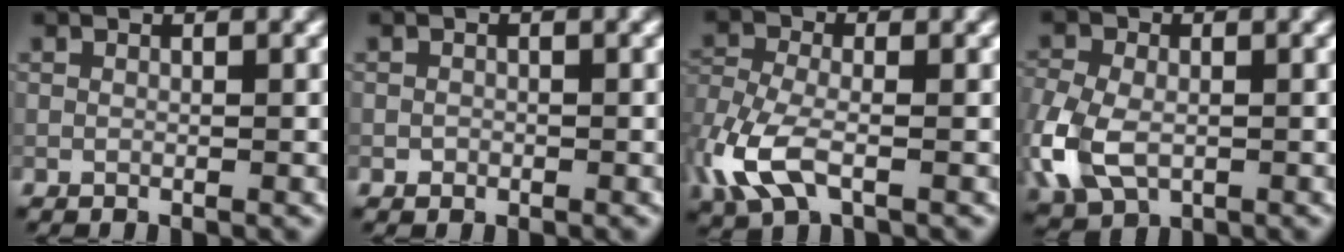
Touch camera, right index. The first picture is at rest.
{"total": 0.6, "force": [-0.2, 0.5, 0.1], "torque": [0.002, -0.004, -0.005]}
{"total": 5.6, "force": [-2.3, 3.0, 4.1], "torque": [-0.102, -0.004, -0.058]}
{"total": 7.4, "force": [-2.0, 4.9, 5.1], "torque": [-0.134, -0.015, -0.047]}